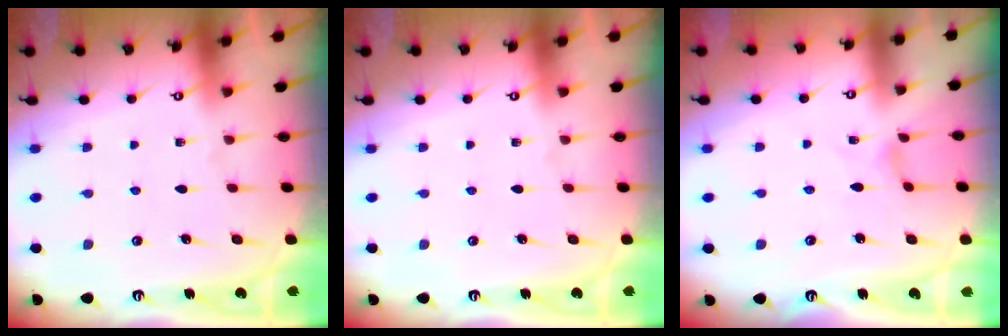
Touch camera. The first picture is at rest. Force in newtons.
{"total": 0.0}
{"total": 0.0}